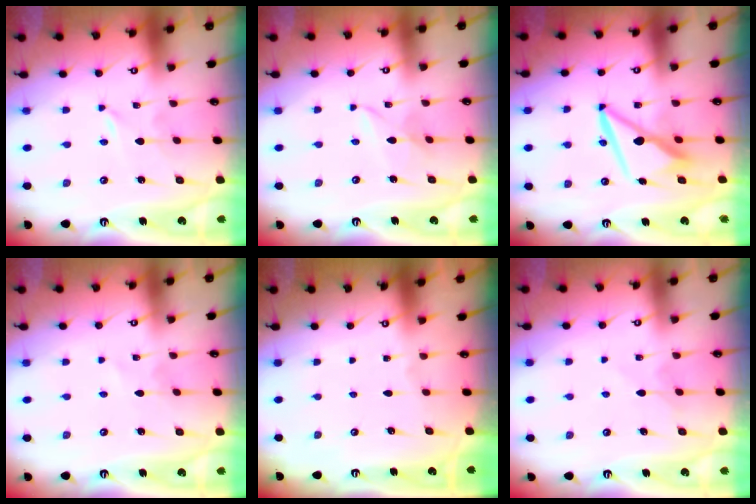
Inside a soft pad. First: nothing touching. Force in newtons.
{"total": 3.4, "press": 3.4, "slide": 0.3}
{"total": 9.9, "press": 9.8, "slide": 1.6}
{"total": 1.0, "press": 1.0, "slide": 0.1}
{"total": 0.0}
{"total": 4.6, "press": 4.6, "slide": 0.4}